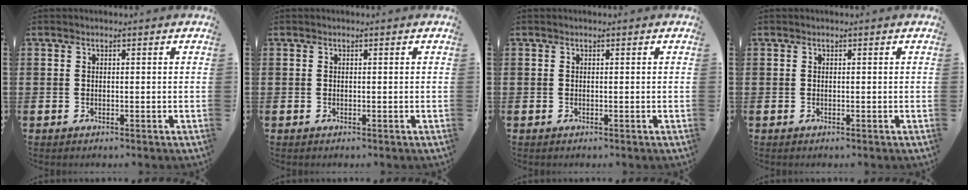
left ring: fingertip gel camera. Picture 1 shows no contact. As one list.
[{"total": 0.0}, {"total": 0.0}, {"total": 0.0}]